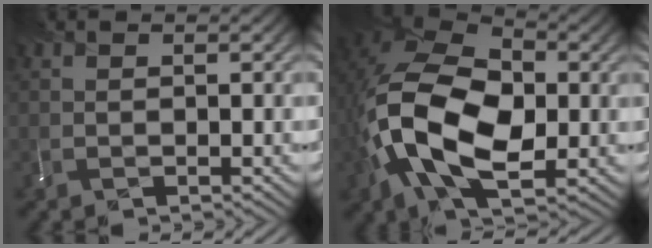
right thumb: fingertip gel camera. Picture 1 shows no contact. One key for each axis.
{"total": 15.9, "fx": -2.6, "fy": 9.4, "fz": 12.6, "tx": -0.273, "ty": 0.002, "tz": -0.063}